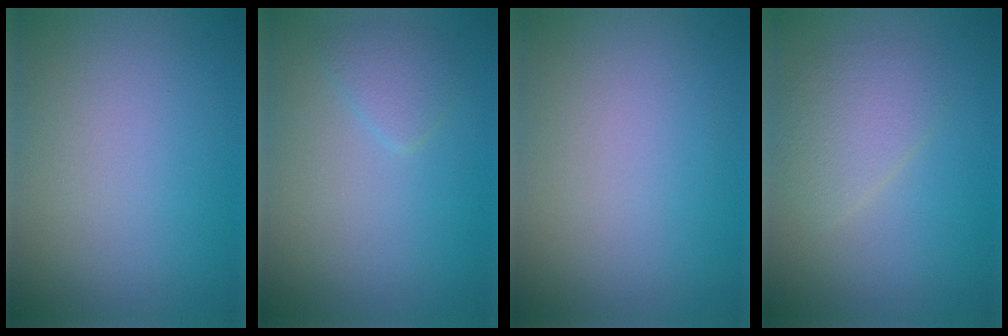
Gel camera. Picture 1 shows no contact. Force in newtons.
{"total": 1.5, "press": 1.5, "slide": 0.1}
{"total": 0.0}
{"total": 2.8, "press": 2.8, "slide": 0.0}